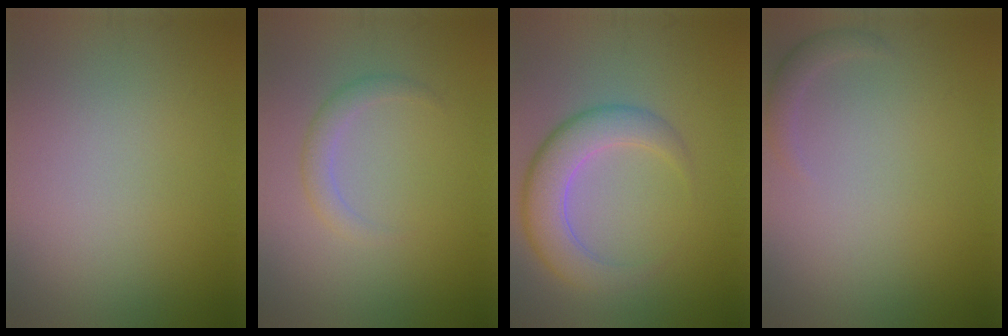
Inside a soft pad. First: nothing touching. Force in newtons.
{"total": 1.8, "press": 1.7, "slide": 0.1}
{"total": 5.6, "press": 5.6, "slide": 0.3}
{"total": 1.2, "press": 1.2, "slide": 0.2}